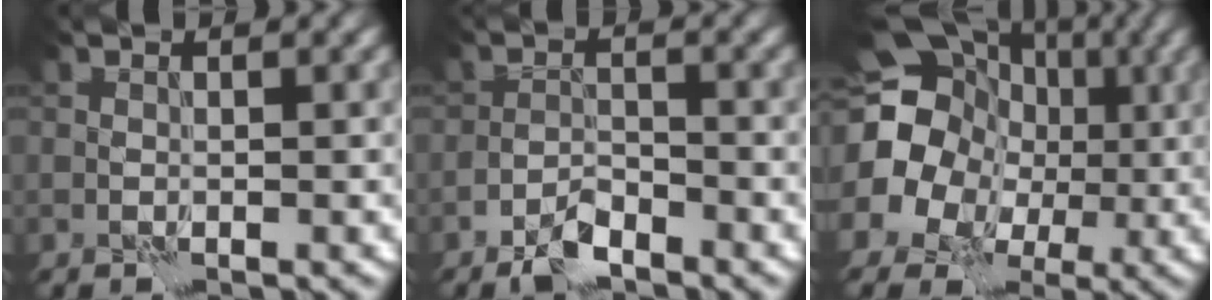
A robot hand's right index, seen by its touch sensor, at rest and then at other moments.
{"total": 2.7, "force": [-2.1, 0.9, 1.4], "torque": [-0.027, 0.005, -0.045]}
{"total": 15.9, "force": [1.8, 14.2, 7.1], "torque": [-0.168, 0.015, 0.019]}